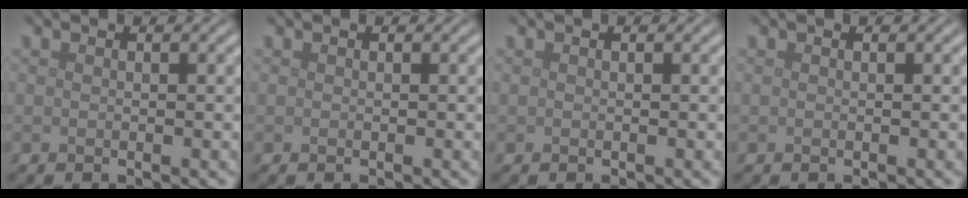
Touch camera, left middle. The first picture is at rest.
{"total": 0.0}
{"total": 0.0}
{"total": 0.0}